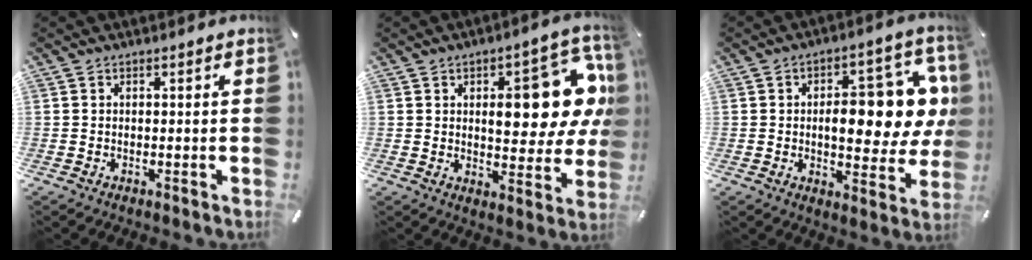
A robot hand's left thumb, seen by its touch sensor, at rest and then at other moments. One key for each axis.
{"total": 17.2, "fx": 4.9, "fy": 8.2, "fz": 14.4, "tx": -0.174, "ty": -0.026, "tz": 0.074}
{"total": 14.7, "fx": 2.5, "fy": 7.3, "fz": 12.4, "tx": -0.158, "ty": -0.018, "tz": 0.042}